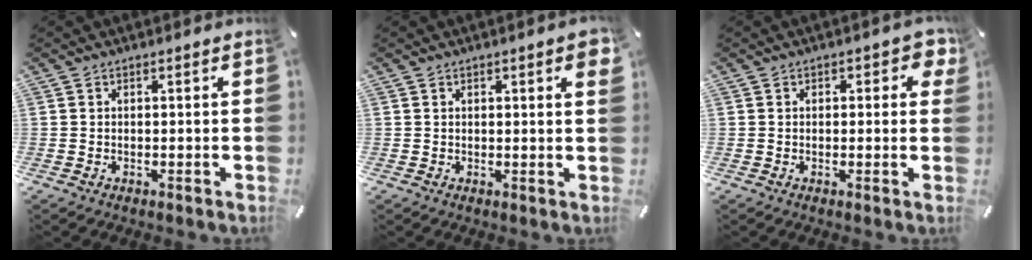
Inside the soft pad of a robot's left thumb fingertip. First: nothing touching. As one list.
[{"total": 2.5, "force": [0.9, 0.6, 2.2], "torque": [-0.037, 0.000, 0.013]}, {"total": 3.2, "force": [0.8, 1.9, 2.4], "torque": [-0.024, 0.000, 0.009]}]